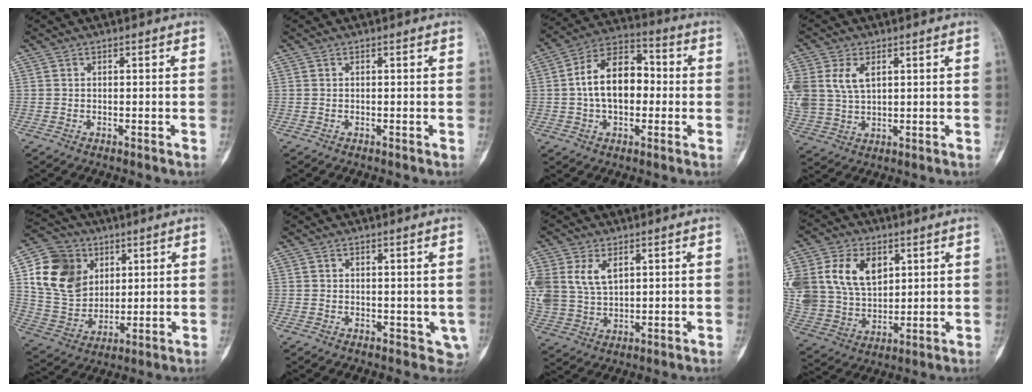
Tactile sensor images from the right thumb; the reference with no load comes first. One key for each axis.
{"total": 0.0}
{"total": 13.8, "fx": 0.1, "fy": 8.8, "fz": 10.6, "tx": -0.161, "ty": 0.035, "tz": -0.007}
{"total": 11.8, "fx": 3.6, "fy": 7.7, "fz": 8.1, "tx": -0.195, "ty": 0.000, "tz": 0.080}
{"total": 16.6, "fx": 5.2, "fy": 13.2, "fz": 8.6, "tx": -0.134, "ty": -0.009, "tz": 0.107}
{"total": 3.0, "fx": 0.3, "fy": 2.2, "fz": 2.0, "tx": -0.009, "ty": -0.005, "tz": 0.011}
{"total": 12.4, "fx": 4.3, "fy": 8.3, "fz": 8.1, "tx": -0.187, "ty": -0.004, "tz": 0.097}
{"total": 20.8, "fx": 7.0, "fy": 14.8, "fz": 12.9, "tx": -0.271, "ty": 0.007, "tz": 0.147}